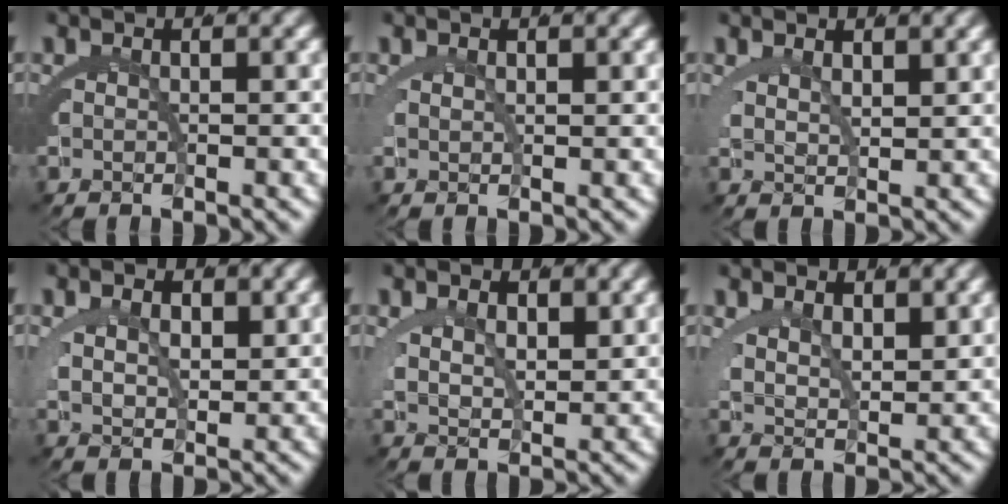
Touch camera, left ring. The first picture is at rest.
{"total": 0.6, "force": [0.3, 0.6, 0.1], "torque": [-0.002, 0.000, 0.002]}
{"total": 1.9, "force": [1.1, 1.4, 0.7], "torque": [-0.012, -0.001, 0.017]}
{"total": 3.2, "force": [0.6, 2.5, 1.8], "torque": [-0.030, -0.005, 0.010]}
{"total": 3.0, "force": [0.8, 2.4, 1.6], "torque": [-0.029, -0.007, 0.014]}
{"total": 2.9, "force": [1.3, 2.2, 1.4], "torque": [-0.030, -0.007, 0.022]}